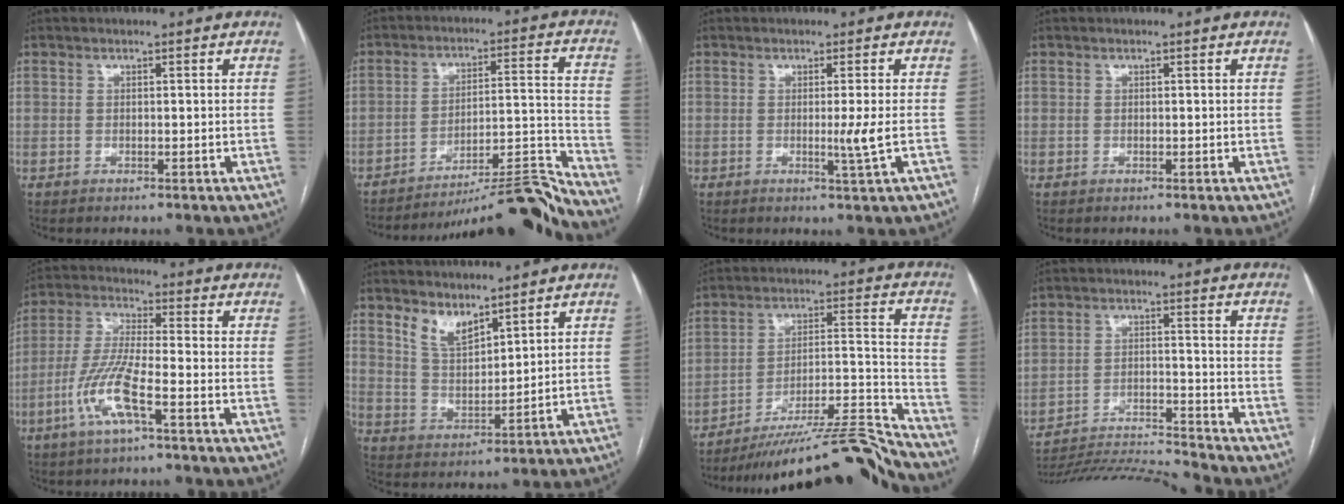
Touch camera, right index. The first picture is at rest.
{"total": 15.9, "force": [-15.3, -1.5, 4.3], "torque": [-0.038, 0.033, -0.229]}
{"total": 2.3, "force": [0.0, -0.9, 2.1], "torque": [-0.037, -0.007, 0.002]}
{"total": 0.0}
{"total": 9.9, "force": [-4.2, 1.2, 8.9], "torque": [-0.193, -0.003, -0.085]}
{"total": 5.8, "force": [4.6, 2.4, 2.7], "torque": [-0.053, -0.004, 0.099]}
{"total": 19.1, "force": [-17.7, -0.5, 7.2], "torque": [-0.084, 0.024, -0.275]}
{"total": 12.2, "force": [-12.0, -1.9, 1.3], "torque": [-0.015, 0.002, -0.206]}